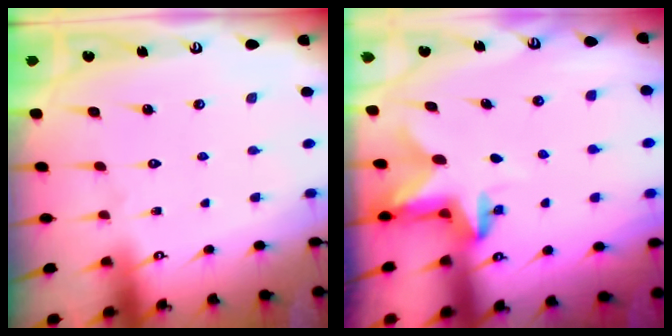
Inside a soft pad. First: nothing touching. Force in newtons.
{"total": 2.7, "press": 2.6, "slide": 0.5}